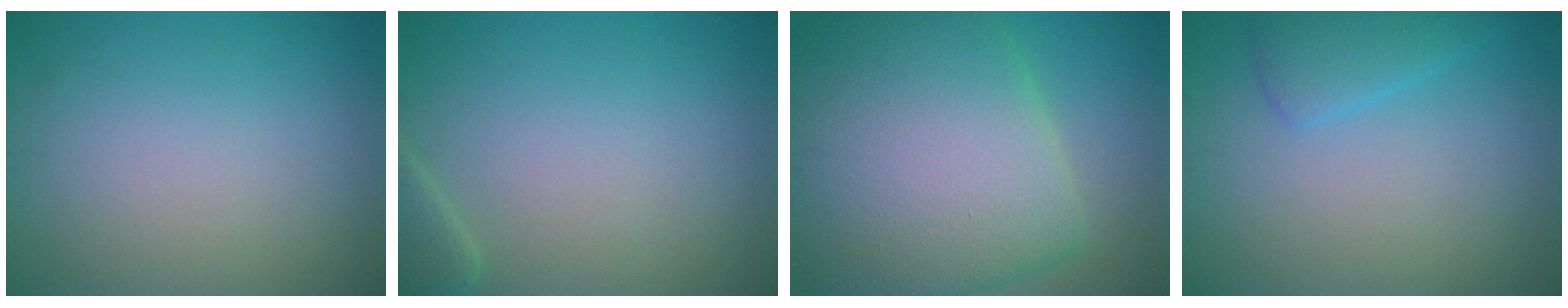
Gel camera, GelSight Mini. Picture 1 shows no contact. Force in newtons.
{"total": 1.9, "press": 1.9, "slide": 0.3}
{"total": 14.1, "press": 14.1, "slide": 0.8}
{"total": 2.4, "press": 2.4, "slide": 0.1}